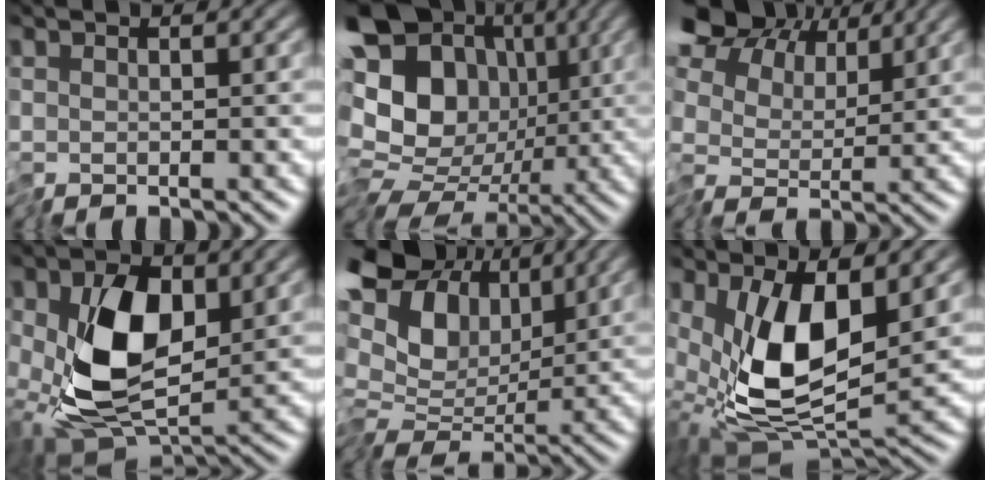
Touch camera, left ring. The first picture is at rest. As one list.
[{"total": 19.9, "force": [1.4, 17.0, 10.2], "torque": [-0.189, 0.029, -0.015]}, {"total": 11.0, "force": [5.2, 7.6, 6.0], "torque": [-0.144, 0.042, 0.071]}, {"total": 8.7, "force": [0.1, 4.8, 7.2], "torque": [-0.154, -0.017, 0.006]}, {"total": 12.2, "force": [2.4, 8.8, 8.2], "torque": [-0.133, 0.015, 0.047]}, {"total": 8.8, "force": [1.1, 3.5, 8.0], "torque": [-0.165, -0.016, 0.019]}]